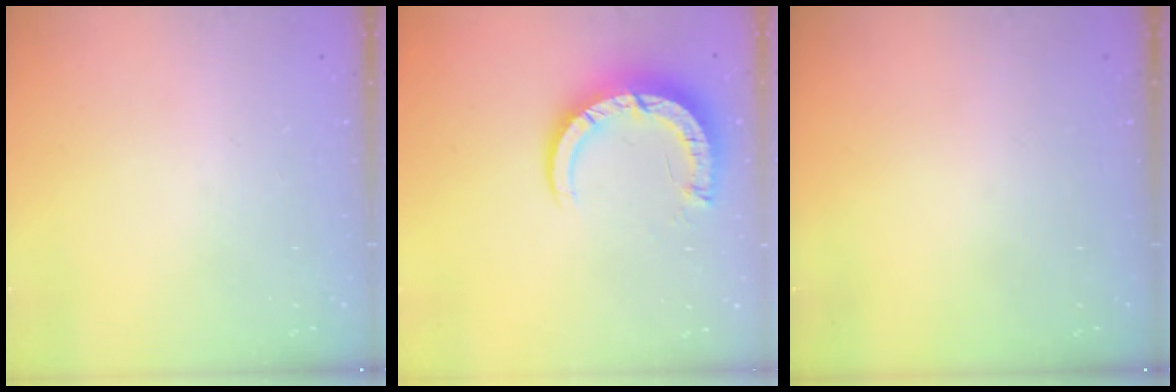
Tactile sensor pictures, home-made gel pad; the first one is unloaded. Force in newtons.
{"total": 8.9, "press": 8.9, "slide": 0.9}
{"total": 0.0}